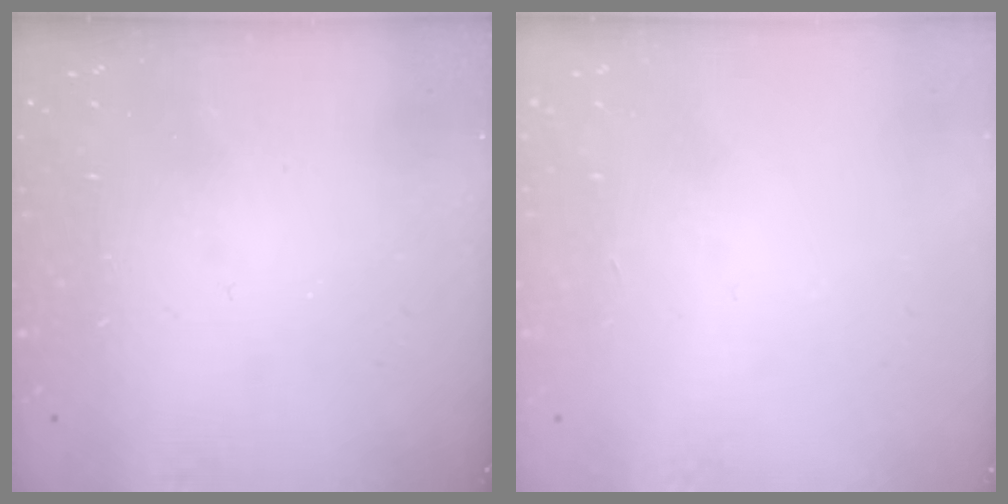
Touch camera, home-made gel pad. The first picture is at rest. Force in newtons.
{"total": 0.0}